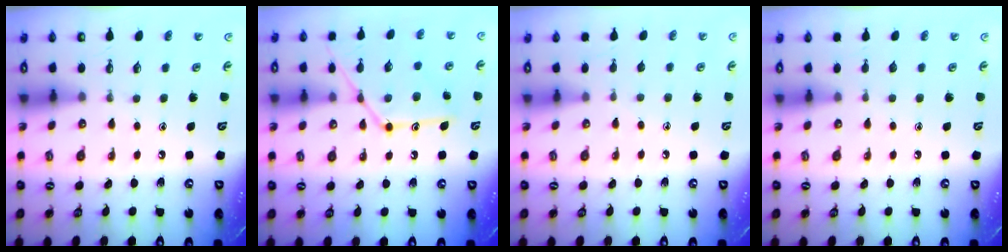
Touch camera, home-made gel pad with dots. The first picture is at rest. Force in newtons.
{"total": 15.2, "press": 15.2, "slide": 1.1}
{"total": 3.7, "press": 3.6, "slide": 0.4}
{"total": 0.0}